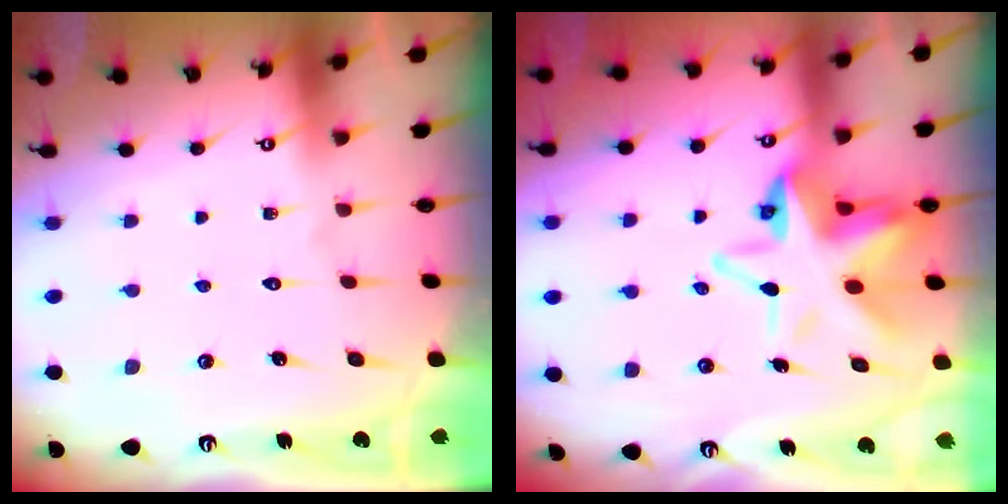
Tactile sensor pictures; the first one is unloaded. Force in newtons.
{"total": 12.5, "press": 12.3, "slide": 2.0}